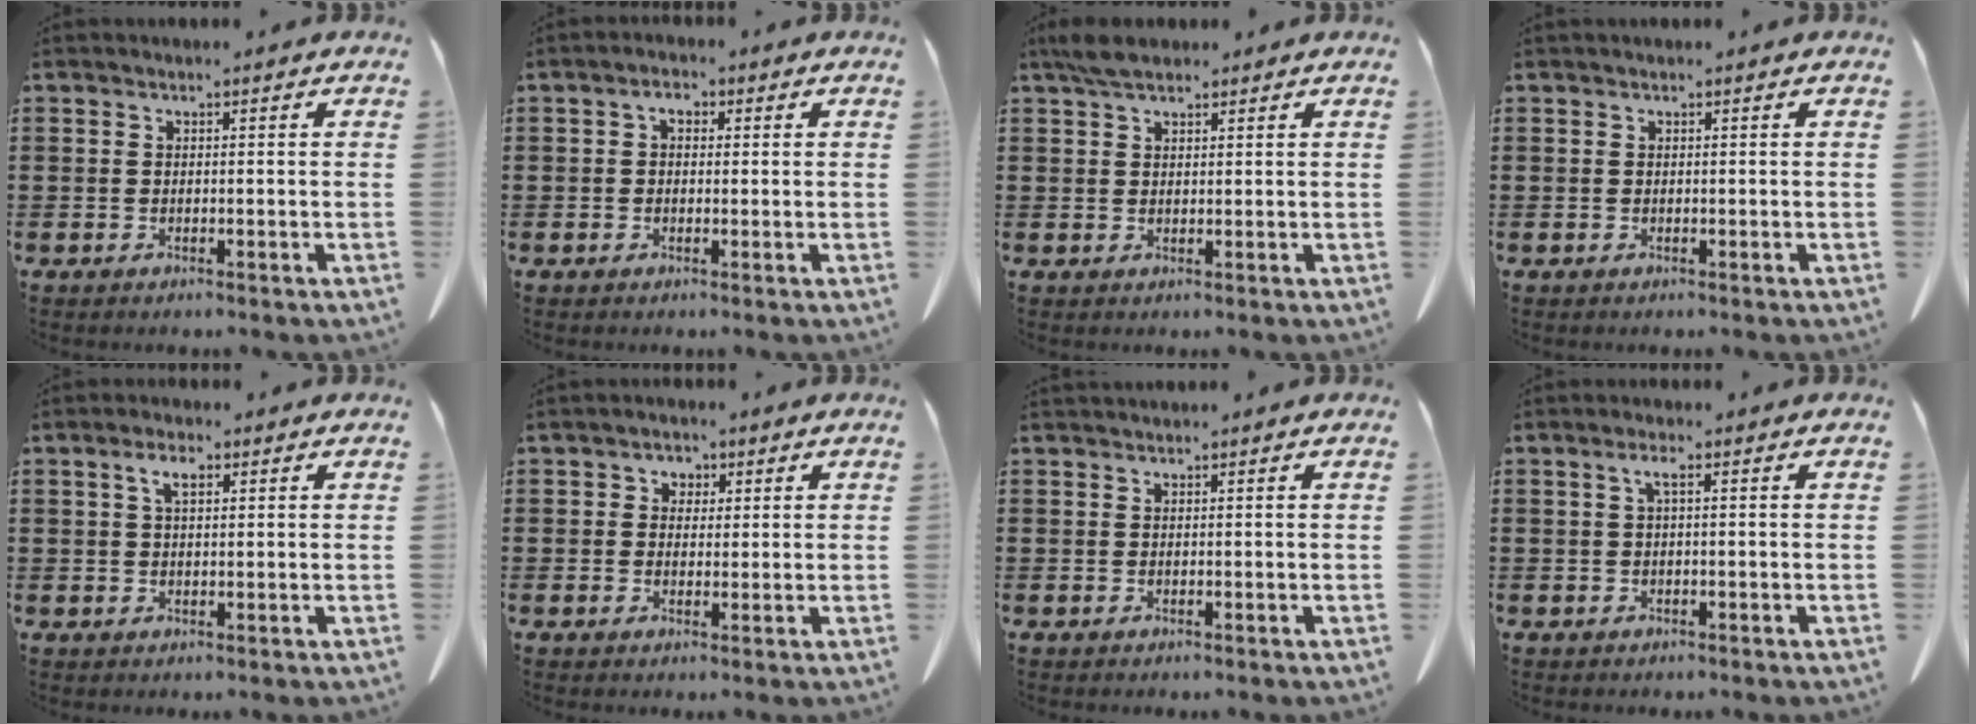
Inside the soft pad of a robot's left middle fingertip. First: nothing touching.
{"total": 1.8, "force": [0.2, 1.0, 1.5], "torque": [-0.033, 0.007, 0.003]}
{"total": 3.2, "force": [2.6, 1.1, 1.6], "torque": [-0.039, 0.006, 0.049]}
{"total": 0.0}
{"total": 3.1, "force": [1.5, 1.1, 2.5], "torque": [-0.047, 0.004, 0.023]}
{"total": 2.0, "force": [0.8, 1.8, 0.3], "torque": [-0.007, 0.007, 0.011]}
{"total": 0.6, "force": [0.6, -0.1, 0.1], "torque": [-0.003, -0.002, 0.012]}
{"total": 1.7, "force": [0.4, 0.2, 1.6], "torque": [-0.032, 0.003, 0.005]}